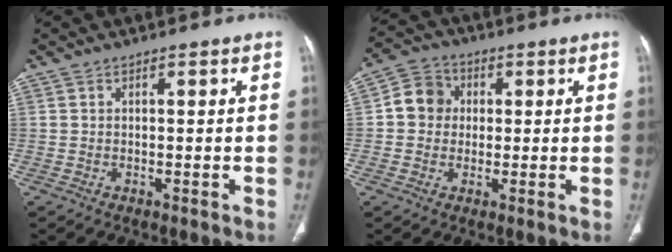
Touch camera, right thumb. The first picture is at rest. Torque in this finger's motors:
{"motor_torque": [0.25, 1.63, 0.15, -0.45, 0.04]}